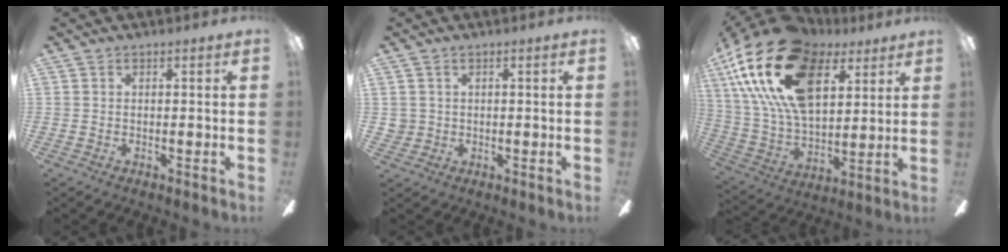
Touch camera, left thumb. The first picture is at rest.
{"total": 2.2, "force": [0.6, 2.1, 0.3], "torque": [-0.010, 0.004, 0.012]}
{"total": 27.3, "force": [13.4, 15.1, 18.4], "torque": [-0.381, -0.050, 0.234]}